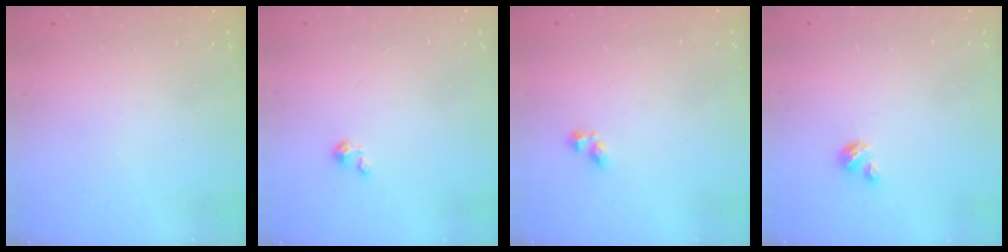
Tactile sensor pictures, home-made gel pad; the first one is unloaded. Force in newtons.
{"total": 1.5, "press": 1.5, "slide": 0.1}
{"total": 3.7, "press": 3.7, "slide": 0.6}
{"total": 2.9, "press": 2.9, "slide": 0.3}